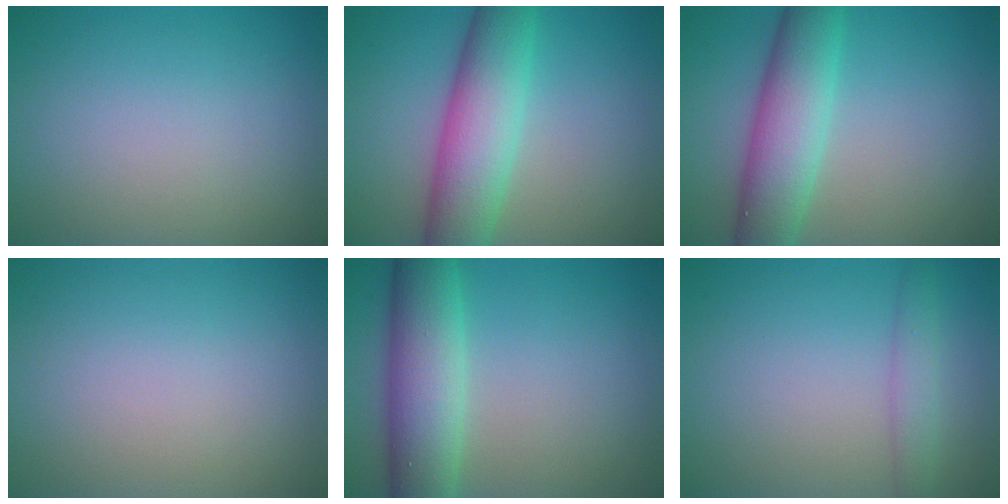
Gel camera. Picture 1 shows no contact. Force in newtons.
{"total": 8.0, "press": 8.0, "slide": 0.1}
{"total": 6.9, "press": 6.9, "slide": 0.2}
{"total": 0.0}
{"total": 7.7, "press": 7.7, "slide": 0.3}
{"total": 2.0, "press": 2.0, "slide": 0.0}